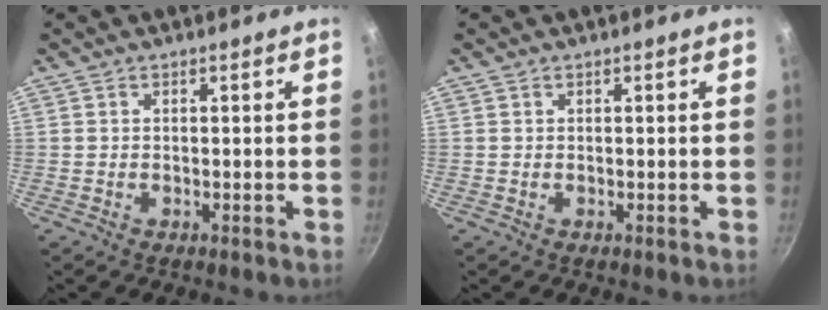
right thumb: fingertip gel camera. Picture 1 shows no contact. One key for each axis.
{"total": 0.0}